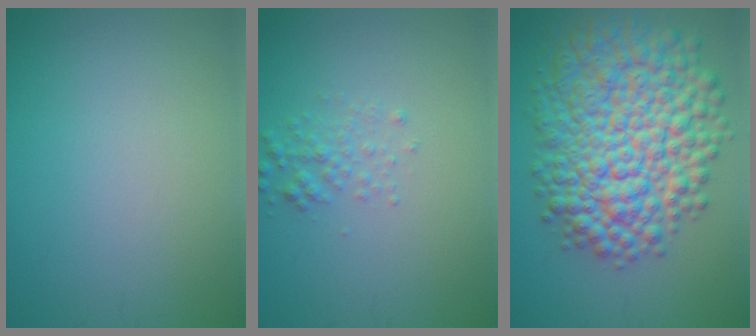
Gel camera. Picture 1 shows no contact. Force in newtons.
{"total": 1.6, "press": 1.6, "slide": 0.0}
{"total": 12.5, "press": 12.4, "slide": 0.3}